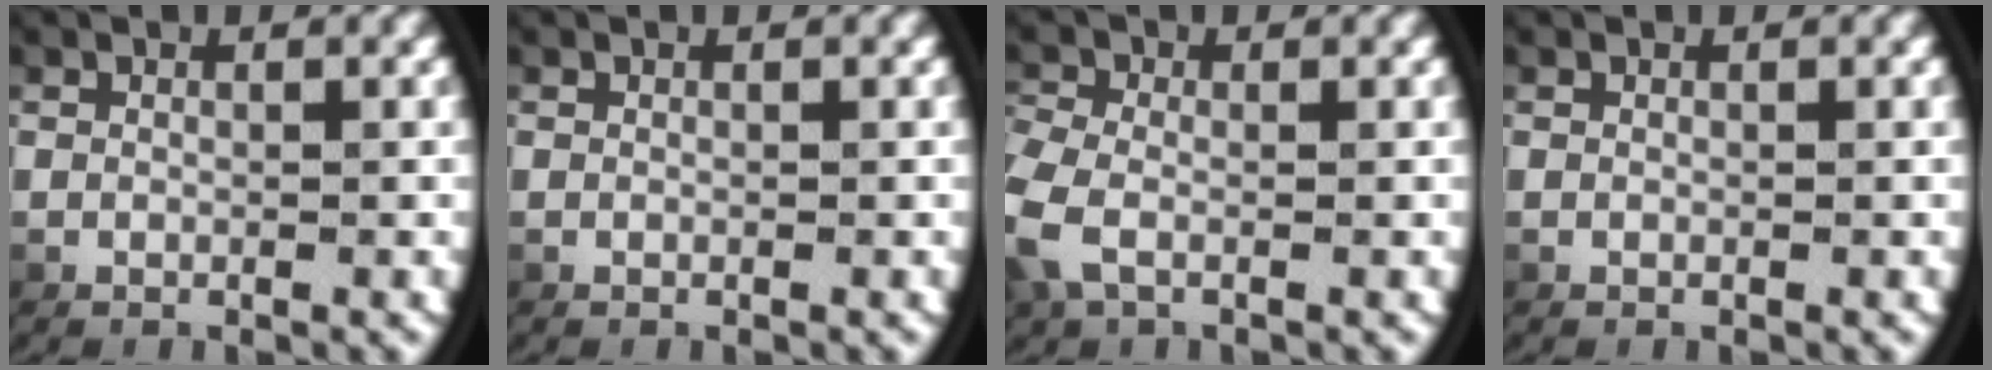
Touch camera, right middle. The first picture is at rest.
{"total": 0.0}
{"total": 2.5, "force": [-0.5, 1.7, 1.8], "torque": [-0.065, -0.007, -0.001]}
{"total": 0.0}